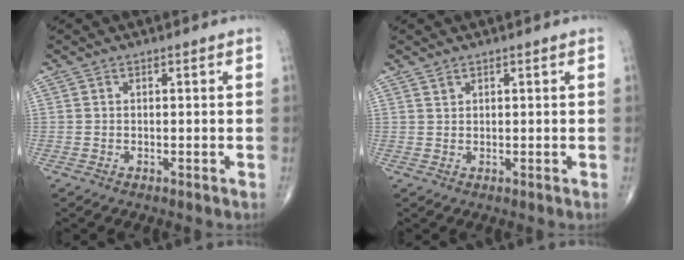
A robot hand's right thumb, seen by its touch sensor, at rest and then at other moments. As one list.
[{"total": 0.7, "force": [0.7, 0.2, 0.2], "torque": [0.001, -0.005, 0.013]}]